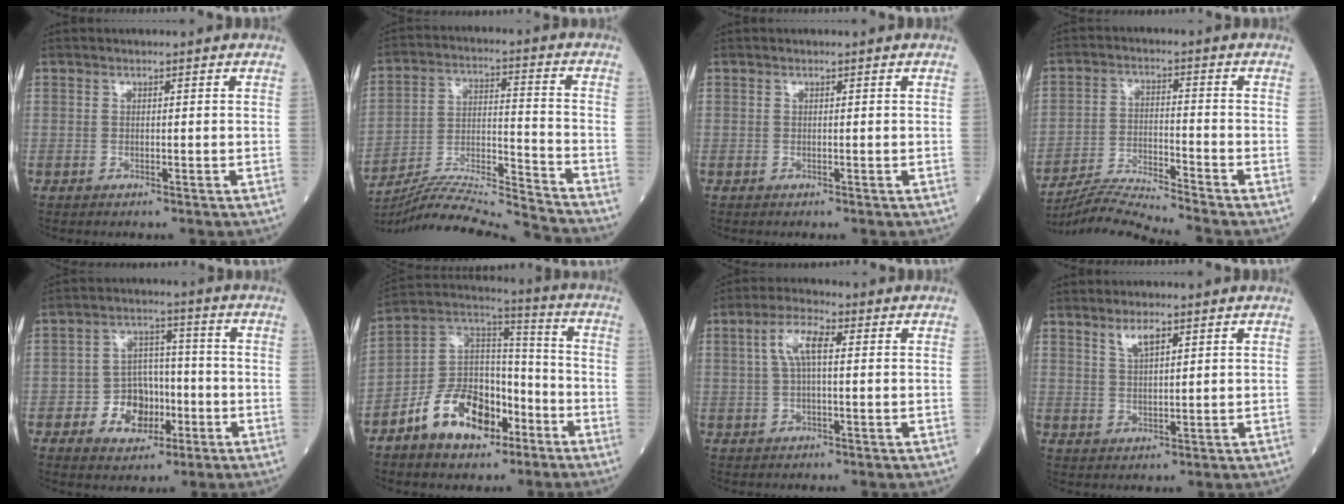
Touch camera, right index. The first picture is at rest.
{"total": 16.7, "force": [-16.0, -2.3, 3.9], "torque": [-0.070, 0.010, -0.274]}
{"total": 0.0}
{"total": 8.8, "force": [-8.3, -2.6, 1.3], "torque": [-0.027, -0.010, -0.157]}
{"total": 7.6, "force": [-2.7, 5.6, 4.3], "torque": [-0.077, 0.019, -0.042]}
{"total": 14.1, "force": [-7.6, 8.3, 8.5], "torque": [-0.170, 0.028, -0.135]}
{"total": 5.1, "force": [1.2, 1.5, 4.7], "torque": [-0.103, 0.021, 0.025]}
{"total": 3.0, "force": [2.0, 0.7, 2.1], "torque": [-0.045, 0.003, 0.041]}